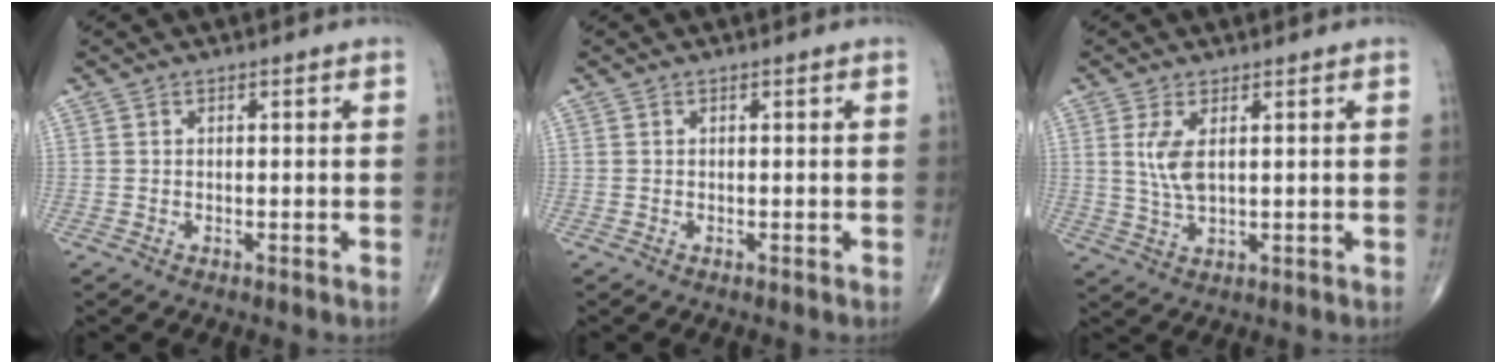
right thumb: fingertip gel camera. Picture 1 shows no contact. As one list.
[{"total": 0.0}, {"total": 5.0, "force": [1.3, 1.9, 4.5], "torque": [-0.099, -0.011, 0.032]}]